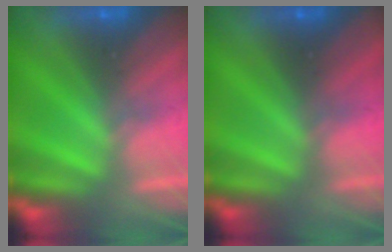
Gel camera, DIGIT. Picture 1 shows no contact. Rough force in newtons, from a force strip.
{"total": 2.1}